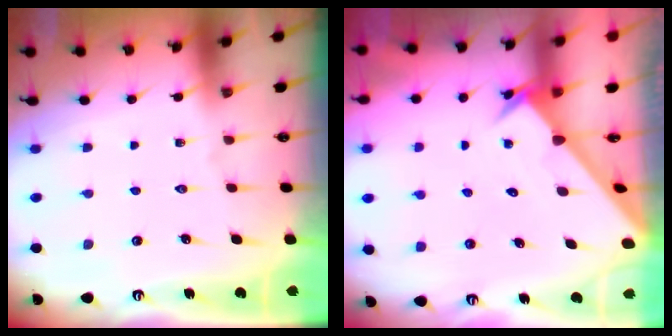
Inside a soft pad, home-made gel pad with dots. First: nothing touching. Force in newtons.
{"total": 2.7, "press": 2.6, "slide": 0.2}